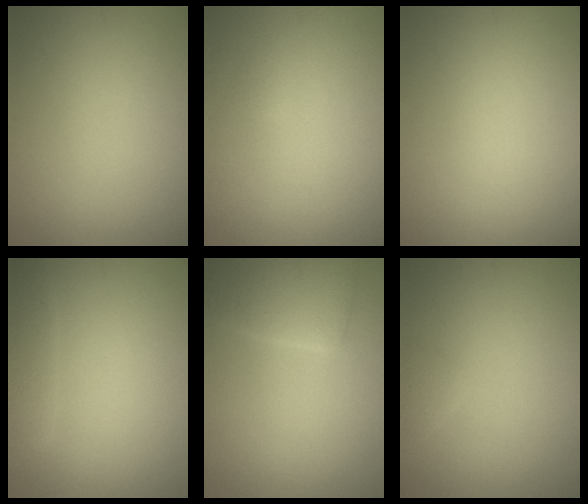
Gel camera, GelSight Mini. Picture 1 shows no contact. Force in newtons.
{"total": 0.5, "press": 0.5, "slide": 0.1}
{"total": 0.0}
{"total": 2.1, "press": 2.1, "slide": 0.1}
{"total": 4.2, "press": 4.2, "slide": 0.2}
{"total": 0.9, "press": 0.9, "slide": 0.1}